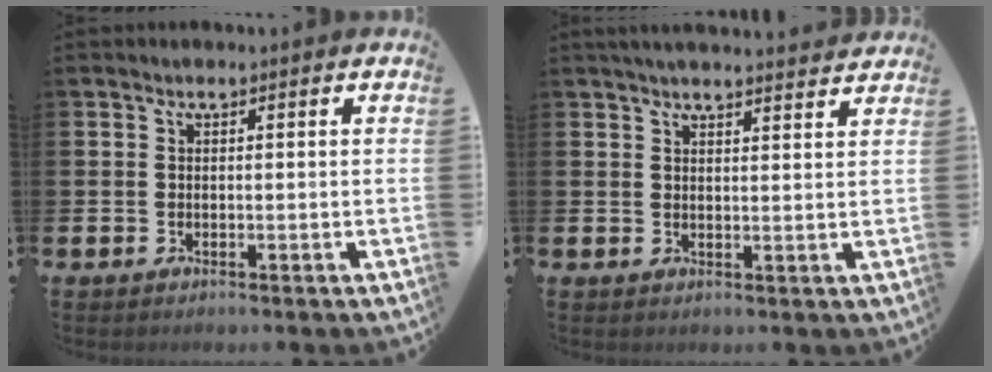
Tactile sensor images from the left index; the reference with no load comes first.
{"total": 3.5, "force": [3.4, 0.0, 0.6], "torque": [-0.012, -0.016, 0.061]}